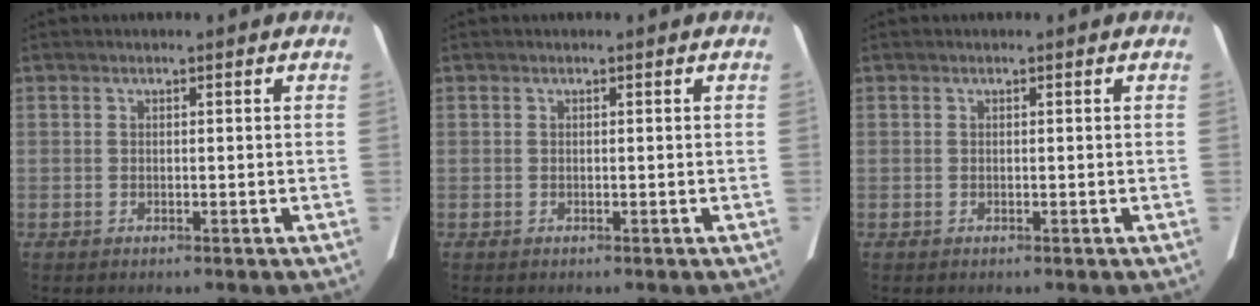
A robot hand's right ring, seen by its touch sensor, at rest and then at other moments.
{"total": 0.0}
{"total": 0.0}